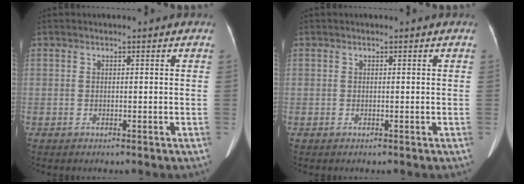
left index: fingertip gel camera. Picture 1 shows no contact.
{"total": 0.0}